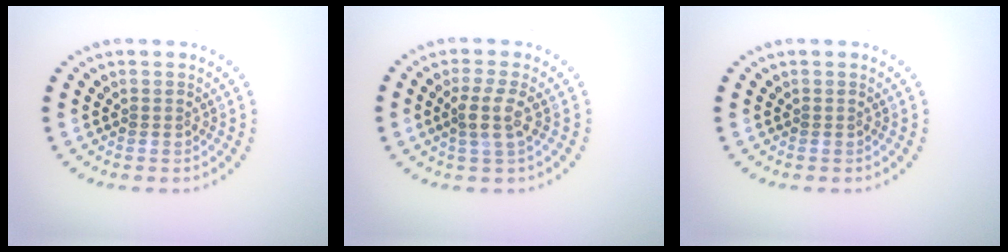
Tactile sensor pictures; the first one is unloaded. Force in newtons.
{"total": 2.4, "press": 2.1, "slide": 1.2}
{"total": 0.0}